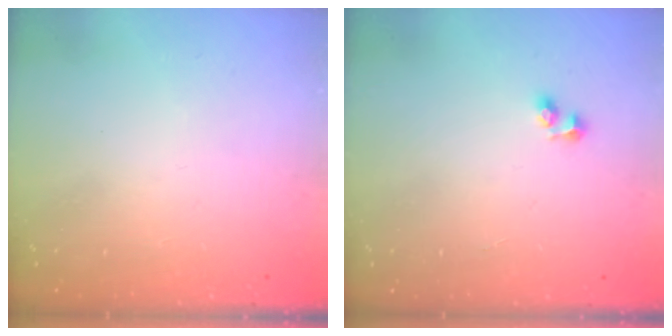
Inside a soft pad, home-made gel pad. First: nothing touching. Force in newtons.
{"total": 3.0, "press": 2.7, "slide": 1.3}